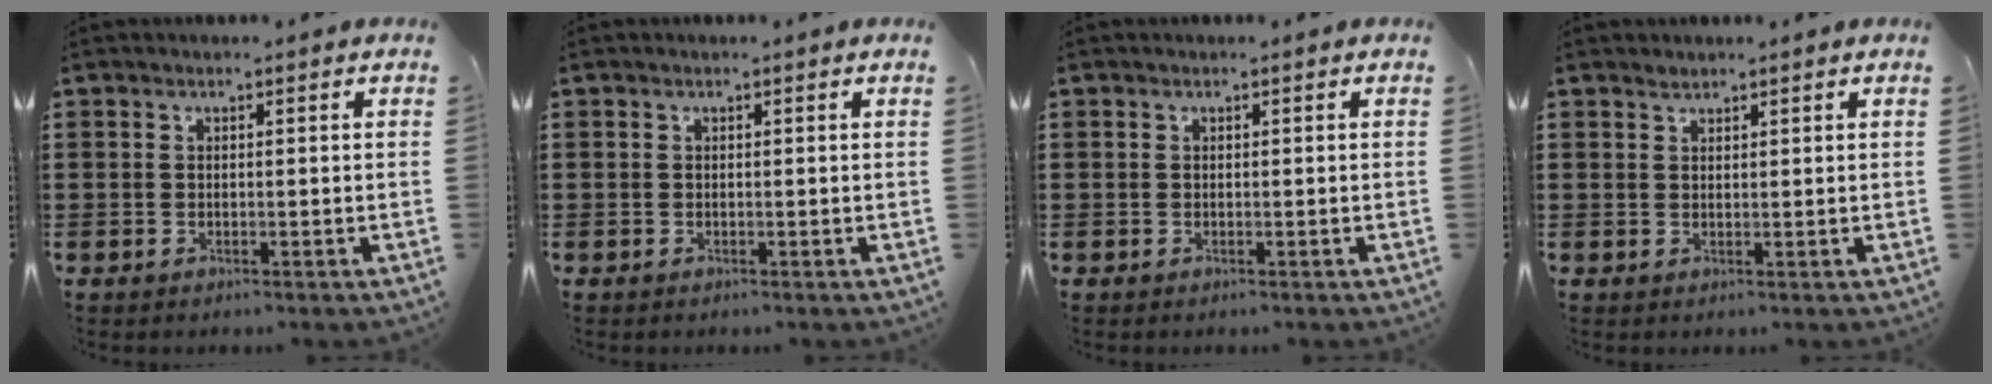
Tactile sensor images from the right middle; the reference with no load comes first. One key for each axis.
{"total": 0.0}
{"total": 0.0}
{"total": 1.1, "fx": 1.1, "fy": 0.2, "fz": 0.0, "tx": -0.002, "ty": 0.000, "tz": 0.021}